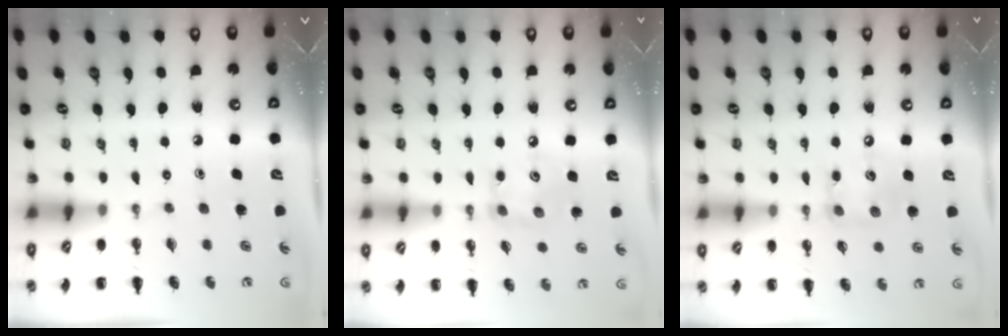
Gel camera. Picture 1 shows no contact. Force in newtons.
{"total": 6.3, "press": 6.3, "slide": 0.3}
{"total": 9.0, "press": 9.0, "slide": 1.0}